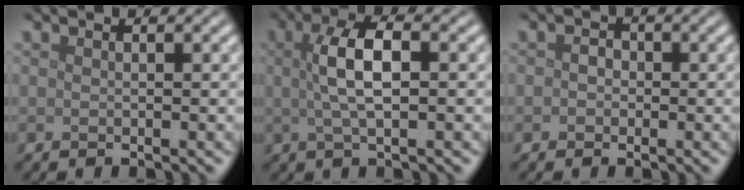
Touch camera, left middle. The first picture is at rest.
{"total": 4.5, "force": [0.7, 1.4, 4.2], "torque": [-0.081, 0.011, 0.009]}
{"total": 1.1, "force": [-0.1, 1.0, 0.4], "torque": [-0.002, -0.003, -0.008]}